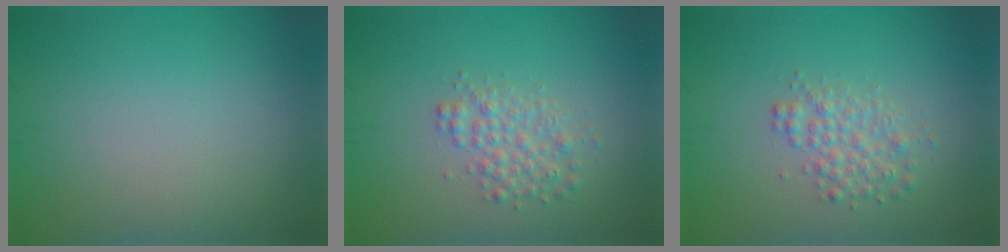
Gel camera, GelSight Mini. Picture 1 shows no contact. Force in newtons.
{"total": 2.5, "press": 2.5, "slide": 0.1}
{"total": 2.5, "press": 2.5, "slide": 0.1}